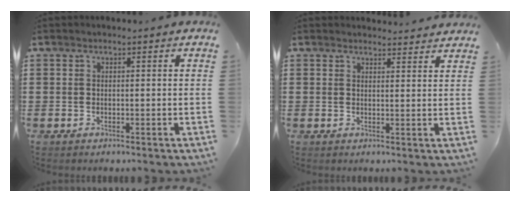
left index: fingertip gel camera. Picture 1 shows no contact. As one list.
[{"total": 2.1, "force": [2.1, 0.3, 0.0], "torque": [0.001, -0.008, 0.038]}]